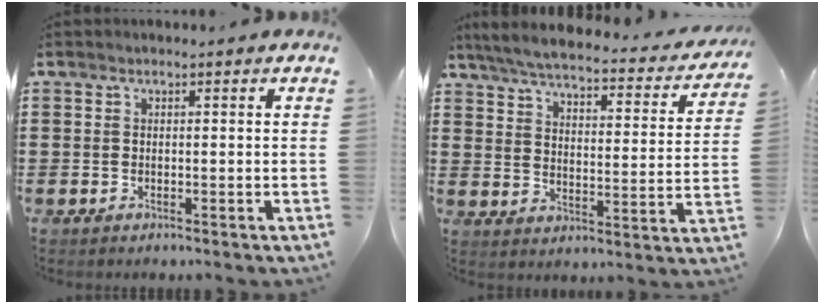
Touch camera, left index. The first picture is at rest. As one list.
[{"total": 4.9, "force": [4.5, 0.1, 2.0], "torque": [-0.062, -0.032, 0.072]}]